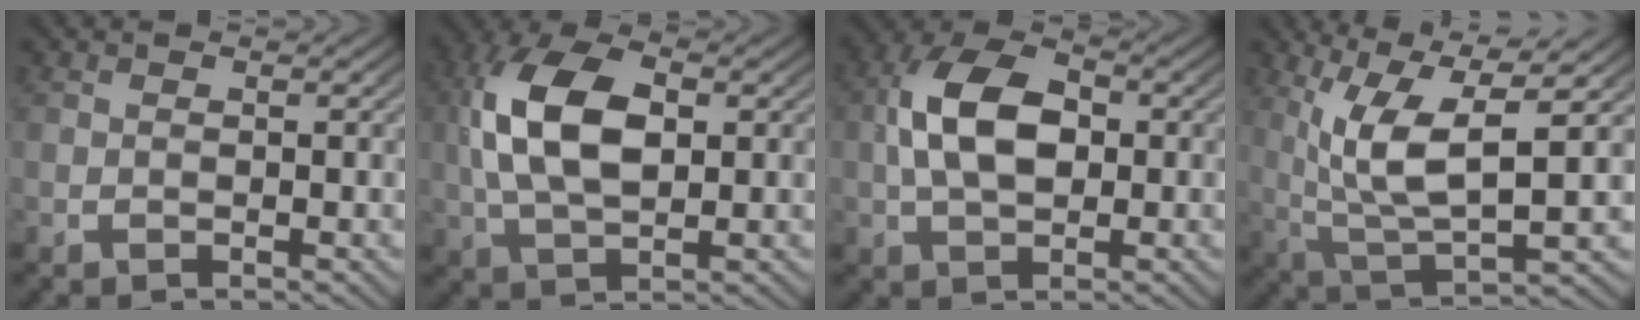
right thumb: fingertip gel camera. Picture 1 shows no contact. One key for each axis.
{"total": 9.3, "fx": 1.3, "fy": 5.5, "fz": 7.4, "tx": -0.171, "ty": -0.013, "tz": 0.038}
{"total": 8.2, "fx": 0.8, "fy": 5.2, "fz": 6.2, "tx": -0.132, "ty": -0.014, "tz": 0.020}
{"total": 10.7, "fx": 2.2, "fy": 5.5, "fz": 8.9, "tx": -0.177, "ty": -0.028, "tz": 0.046}